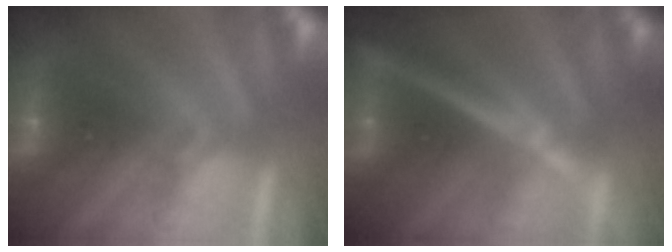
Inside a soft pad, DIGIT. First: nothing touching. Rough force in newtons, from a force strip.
{"total": 4.6}